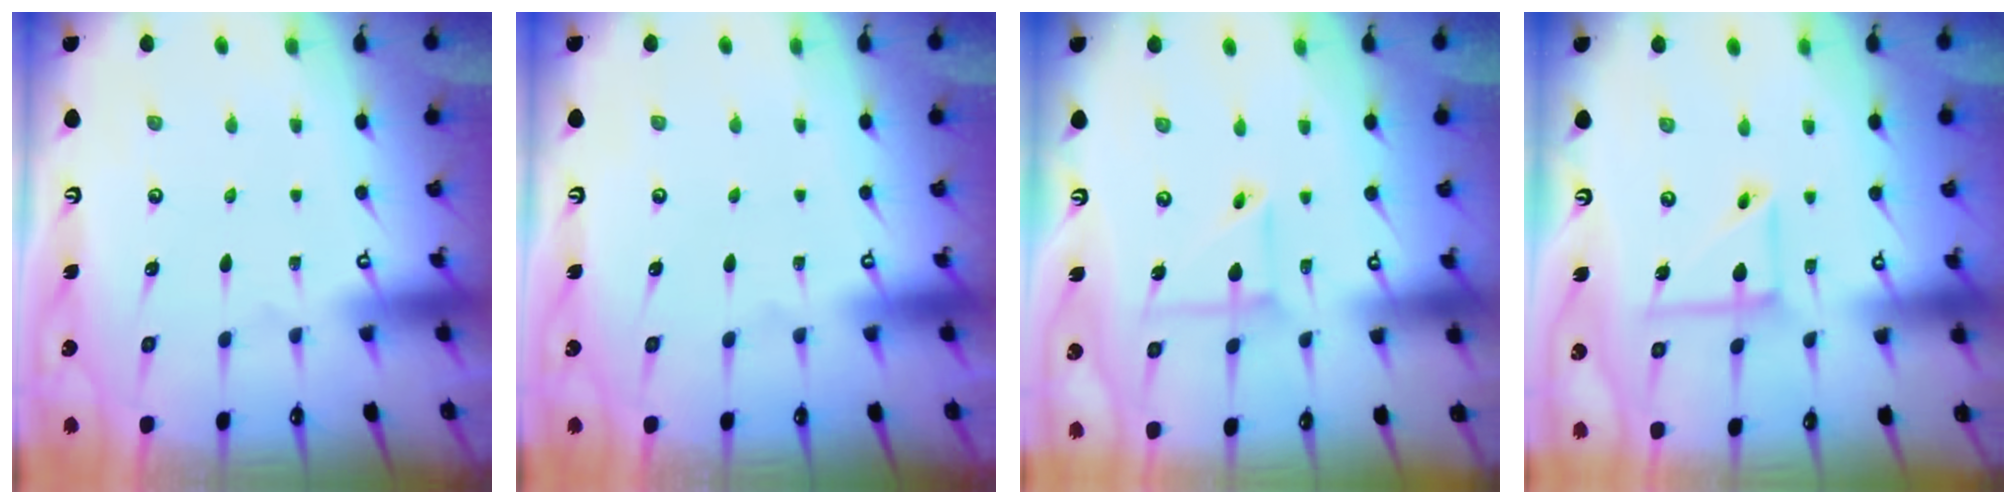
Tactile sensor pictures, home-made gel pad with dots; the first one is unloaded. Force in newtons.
{"total": 0.0}
{"total": 6.2, "press": 6.2, "slide": 0.6}
{"total": 8.8, "press": 8.8, "slide": 0.7}